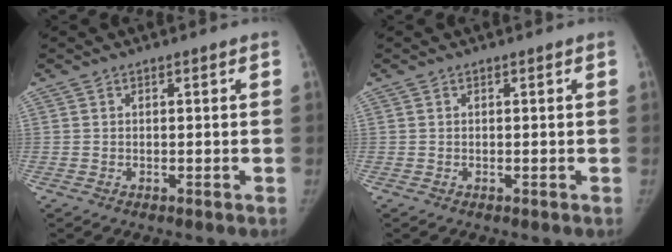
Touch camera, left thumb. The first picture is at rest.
{"total": 0.0}